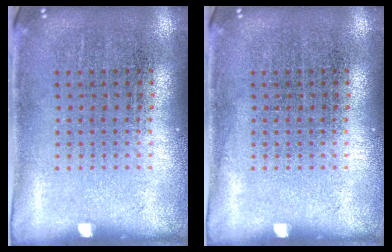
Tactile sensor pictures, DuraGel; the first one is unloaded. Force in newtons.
{"total": 0.0}